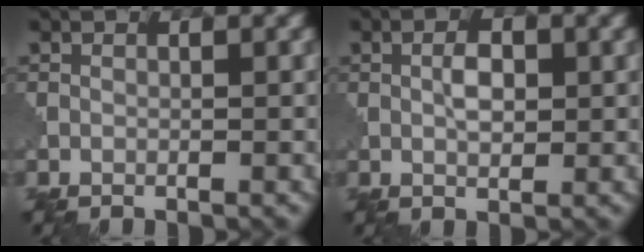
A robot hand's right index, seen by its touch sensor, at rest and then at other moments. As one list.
[{"total": 2.1, "force": [0.5, 1.1, 1.7], "torque": [-0.032, 0.002, 0.009]}]